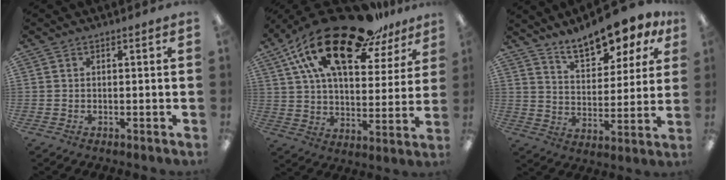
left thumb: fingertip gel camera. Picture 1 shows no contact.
{"total": 25.1, "force": [16.5, 10.0, 16.0], "torque": [-0.286, -0.092, 0.281]}
{"total": 12.1, "force": [10.1, 4.1, 5.2], "torque": [-0.088, -0.061, 0.183]}